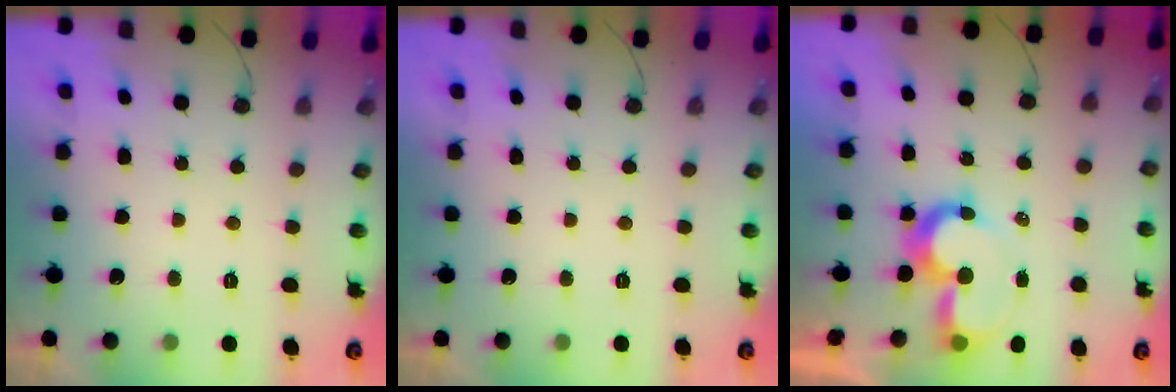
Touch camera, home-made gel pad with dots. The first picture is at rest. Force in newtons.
{"total": 0.0}
{"total": 8.3, "press": 8.2, "slide": 0.8}